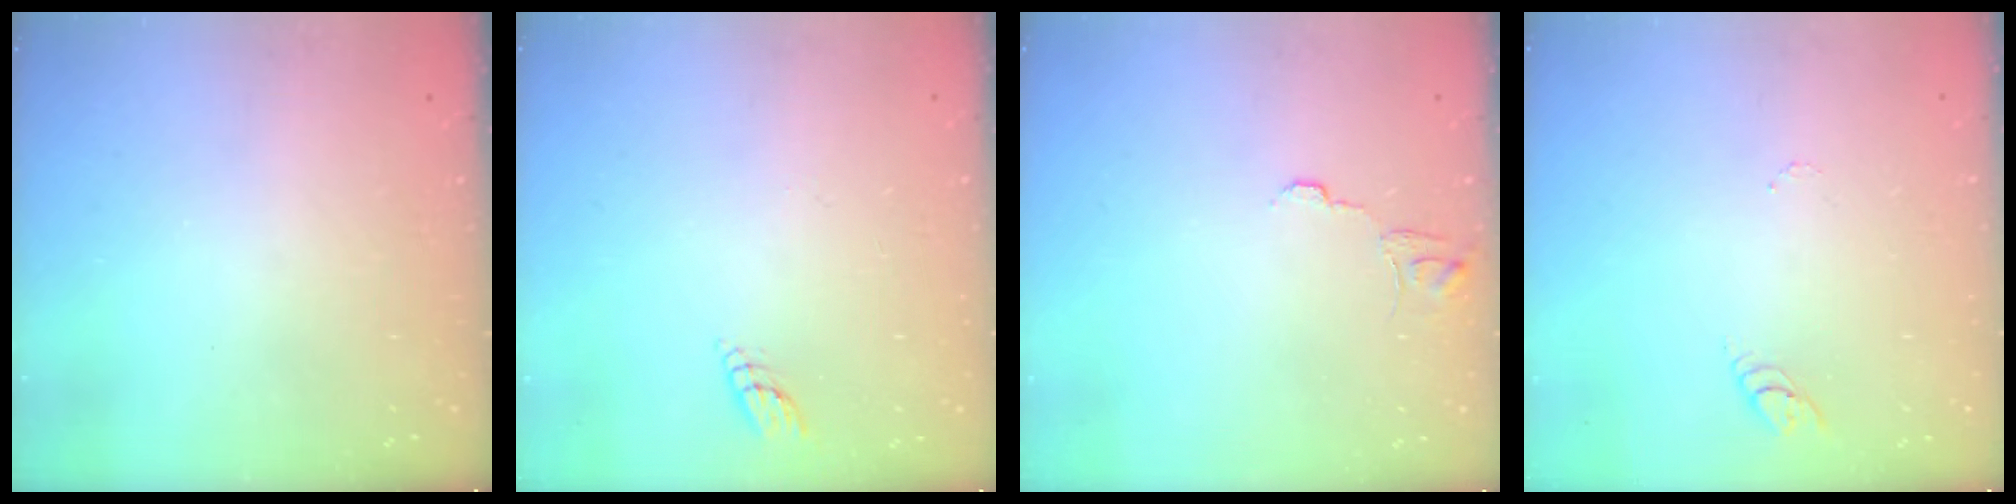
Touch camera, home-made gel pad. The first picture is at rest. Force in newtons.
{"total": 3.1, "press": 3.0, "slide": 0.3}
{"total": 6.6, "press": 6.6, "slide": 0.4}
{"total": 3.1, "press": 3.1, "slide": 0.3}